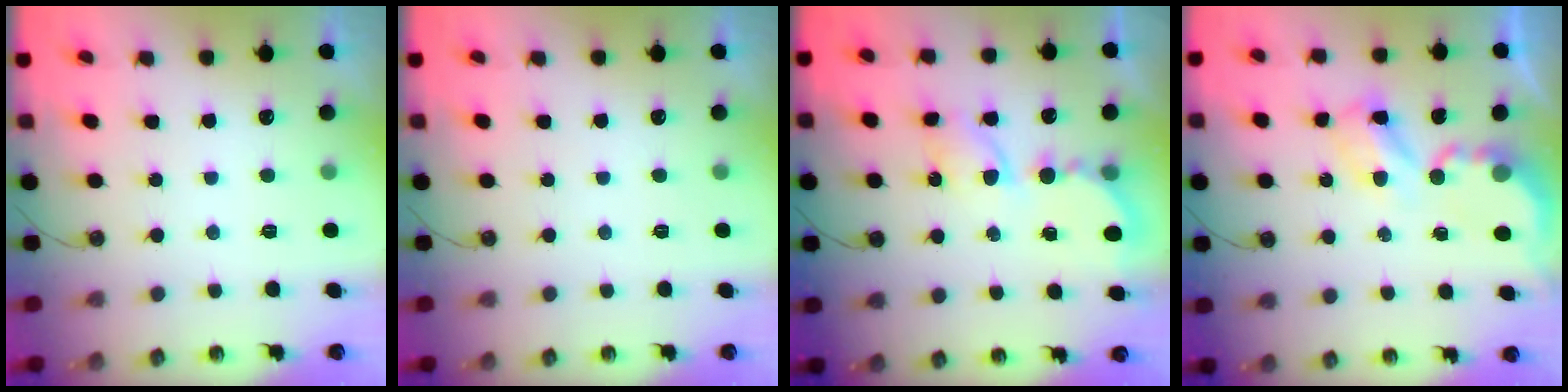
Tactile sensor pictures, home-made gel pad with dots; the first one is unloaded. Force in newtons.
{"total": 0.0}
{"total": 7.0, "press": 7.0, "slide": 0.6}
{"total": 8.5, "press": 8.4, "slide": 0.4}